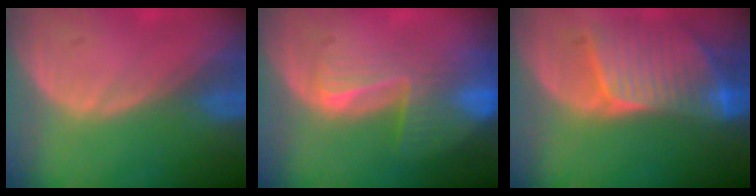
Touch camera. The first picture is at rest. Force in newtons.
{"total": 8.4, "press": 7.2, "slide": 4.3}
{"total": 9.2, "press": 8.1, "slide": 4.3}